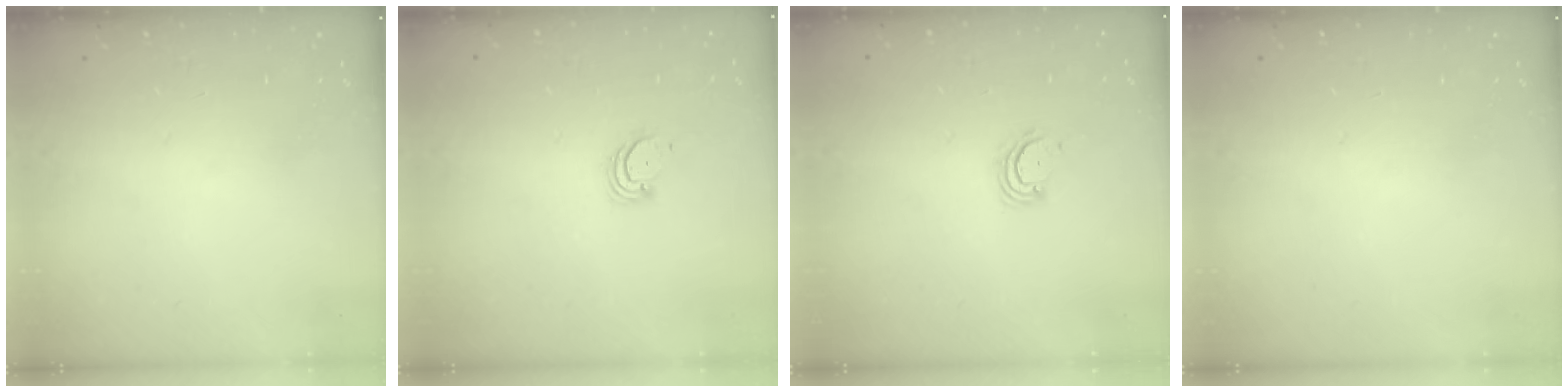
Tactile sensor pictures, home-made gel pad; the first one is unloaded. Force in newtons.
{"total": 2.2, "press": 2.2, "slide": 0.3}
{"total": 3.6, "press": 3.6, "slide": 0.4}
{"total": 0.0}